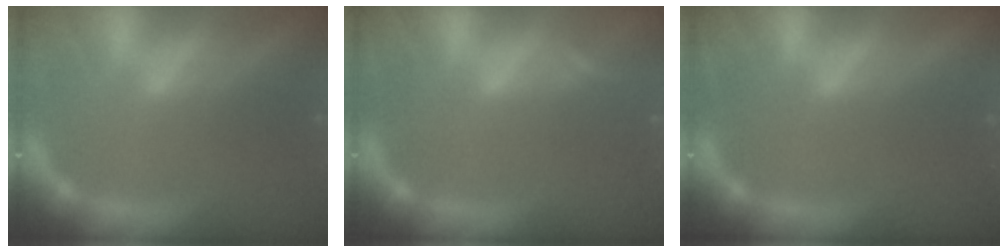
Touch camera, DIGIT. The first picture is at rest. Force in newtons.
{"total": 0.9}
{"total": 0.0}